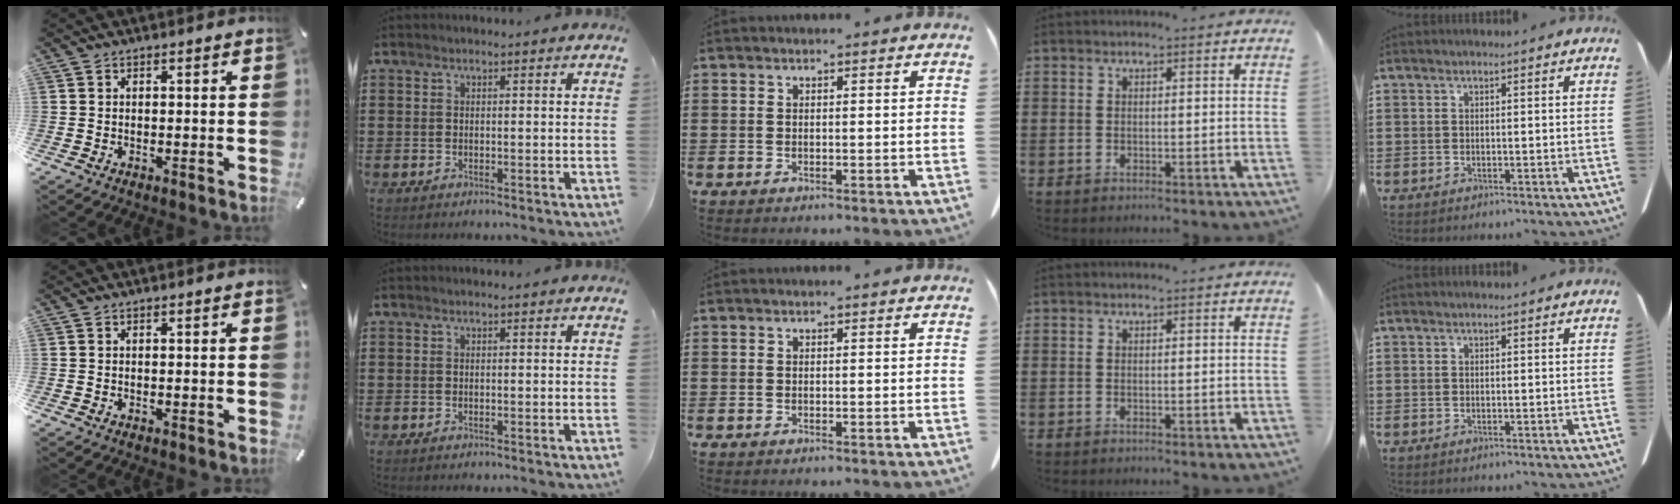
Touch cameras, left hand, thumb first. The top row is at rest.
{}